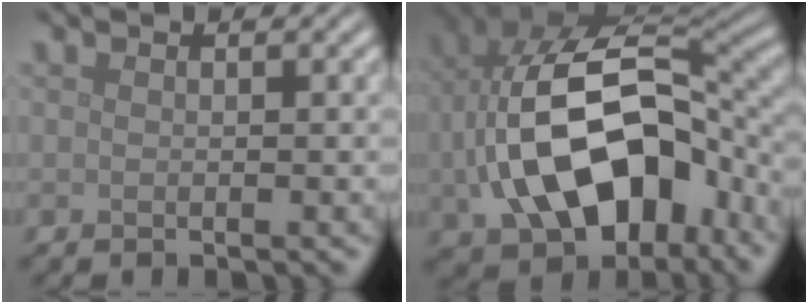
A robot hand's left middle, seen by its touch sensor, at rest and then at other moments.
{"total": 15.5, "force": [-2.5, 10.0, 11.6], "torque": [-0.233, -0.021, -0.033]}